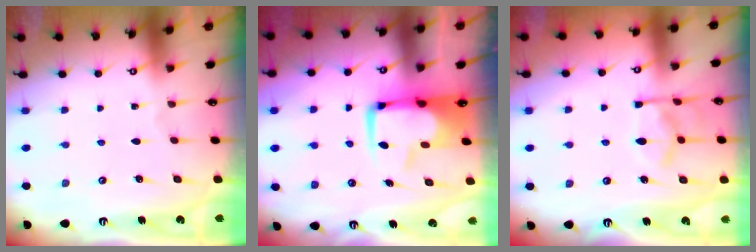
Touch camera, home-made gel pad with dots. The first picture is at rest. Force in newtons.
{"total": 9.0, "press": 8.8, "slide": 1.4}
{"total": 9.8, "press": 9.8, "slide": 0.5}